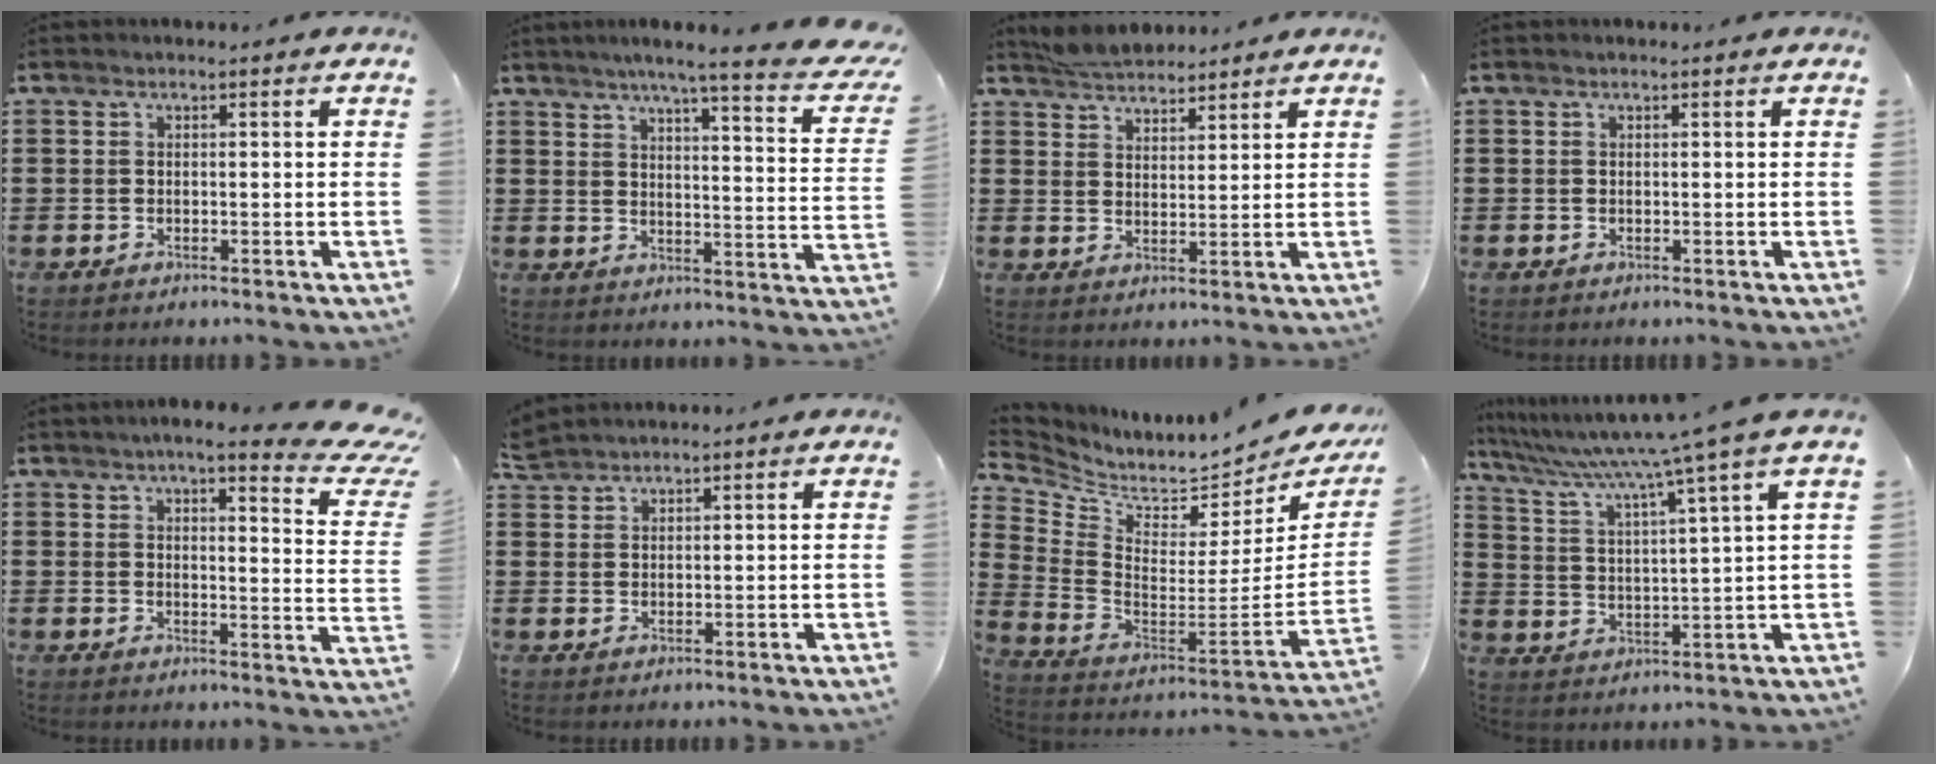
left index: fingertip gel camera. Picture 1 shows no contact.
{"total": 6.2, "force": [4.9, -0.5, 3.8], "torque": [-0.077, -0.037, 0.074]}
{"total": 4.1, "force": [4.0, 0.9, 0.3], "torque": [-0.020, -0.007, 0.078]}
{"total": 0.0}
{"total": 6.9, "force": [5.4, 1.1, 4.2], "torque": [-0.077, -0.027, 0.088]}
{"total": 2.2, "force": [2.2, 0.2, 0.0], "torque": [-0.007, -0.001, 0.046]}
{"total": 4.7, "force": [3.5, 2.1, 2.3], "torque": [-0.071, -0.048, 0.054]}
{"total": 7.2, "force": [5.6, -1.7, 4.2], "torque": [-0.106, -0.046, 0.084]}